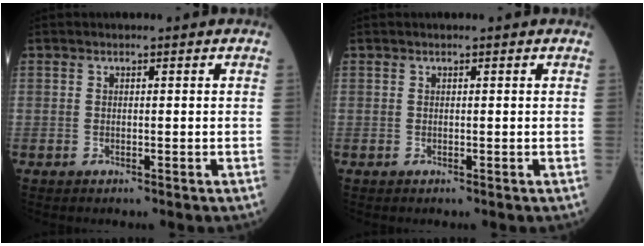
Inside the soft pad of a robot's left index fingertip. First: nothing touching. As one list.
[{"total": 0.0}]